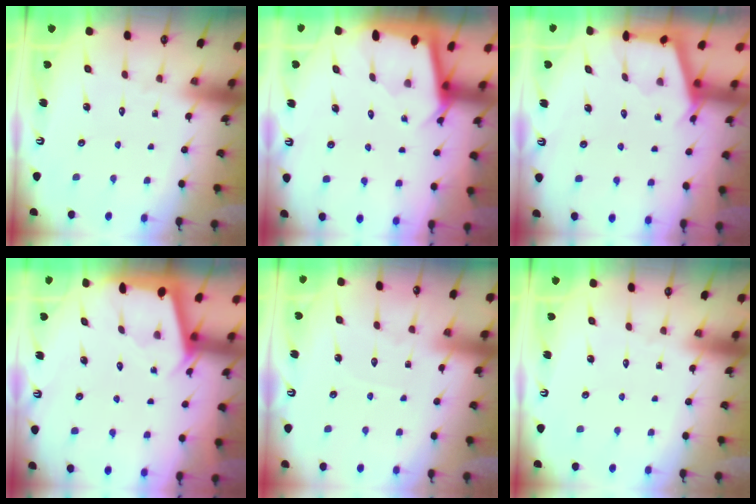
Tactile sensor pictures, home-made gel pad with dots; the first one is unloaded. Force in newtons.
{"total": 2.3, "press": 2.3, "slide": 0.2}
{"total": 2.8, "press": 2.8, "slide": 0.3}
{"total": 2.2, "press": 2.2, "slide": 0.1}
{"total": 3.2, "press": 3.1, "slide": 0.4}
{"total": 0.0}